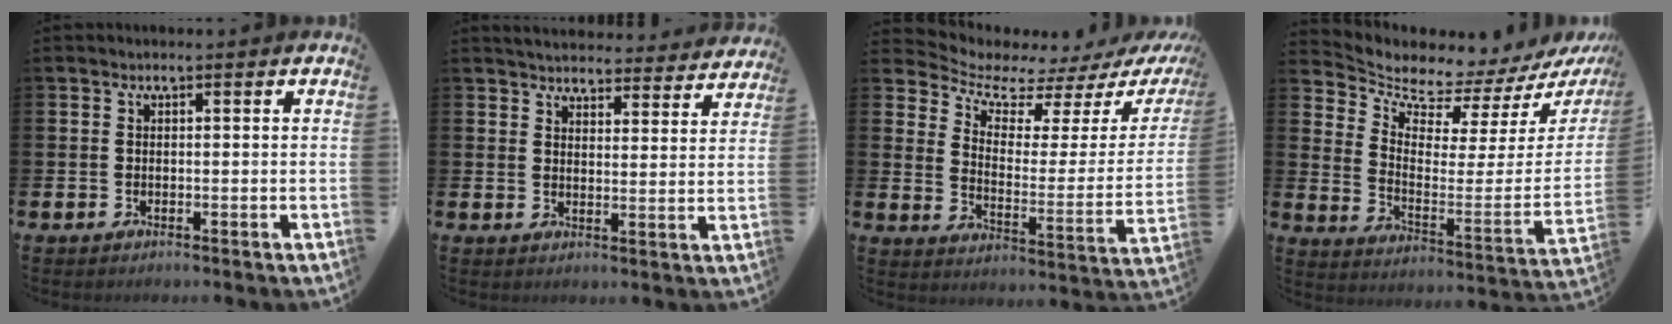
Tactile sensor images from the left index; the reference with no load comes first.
{"total": 4.7, "force": [4.7, 0.7, 0.2], "torque": [-0.017, -0.033, 0.082]}
{"total": 5.7, "force": [5.1, 2.2, 1.1], "torque": [-0.052, -0.048, 0.081]}
{"total": 6.2, "force": [6.0, 1.6, 0.3], "torque": [-0.033, -0.073, 0.096]}